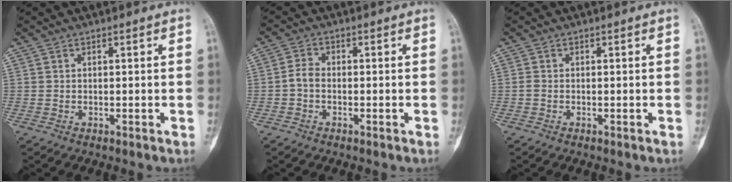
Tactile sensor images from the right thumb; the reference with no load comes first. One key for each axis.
{"total": 2.6, "fx": -0.7, "fy": 1.8, "fz": 1.8, "tx": -0.032, "ty": 0.009, "tz": -0.023}
{"total": 0.5, "fx": -0.2, "fy": 0.3, "fz": 0.4, "tx": -0.012, "ty": -0.001, "tz": -0.007}